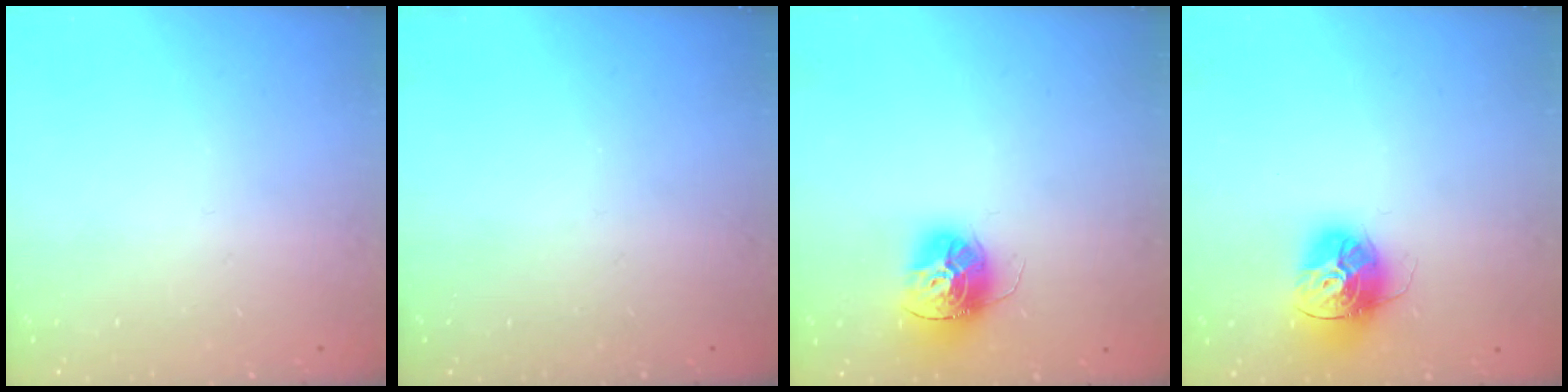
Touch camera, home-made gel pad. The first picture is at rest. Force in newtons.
{"total": 0.0}
{"total": 13.7, "press": 13.7, "slide": 1.2}
{"total": 14.5, "press": 14.4, "slide": 1.5}